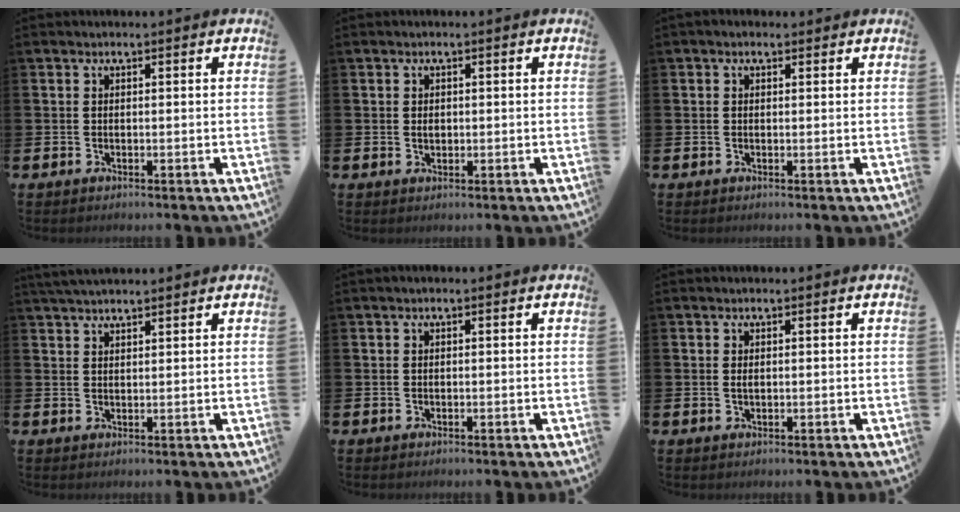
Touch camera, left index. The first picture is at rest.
{"total": 1.0, "force": [0.1, 0.7, 0.6], "torque": [-0.004, 0.003, -0.002]}
{"total": 0.7, "force": [0.3, 0.6, 0.3], "torque": [0.002, 0.005, 0.002]}
{"total": 2.8, "force": [2.6, 0.5, 1.0], "torque": [-0.022, -0.003, 0.047]}
{"total": 0.0}
{"total": 0.6, "force": [0.1, 0.3, 0.6], "torque": [-0.010, 0.001, 0.000]}